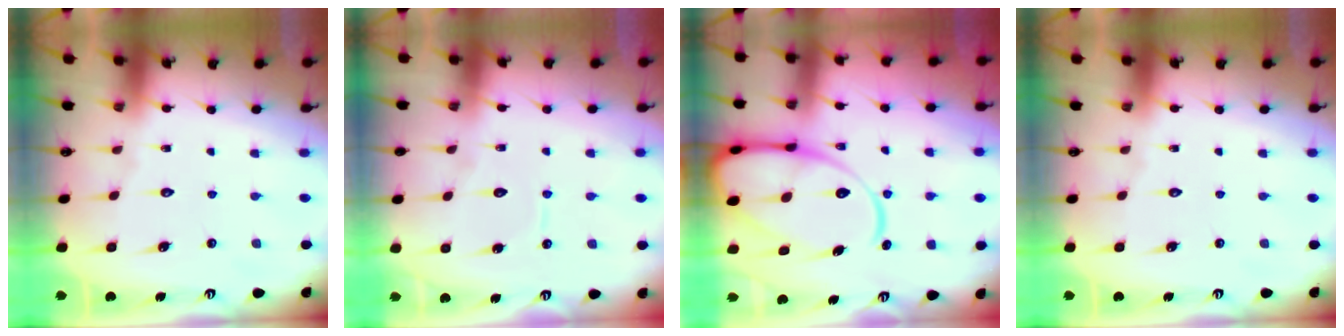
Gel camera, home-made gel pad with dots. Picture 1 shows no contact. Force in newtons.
{"total": 4.9, "press": 4.9, "slide": 0.3}
{"total": 18.3, "press": 18.2, "slide": 2.0}
{"total": 0.0}